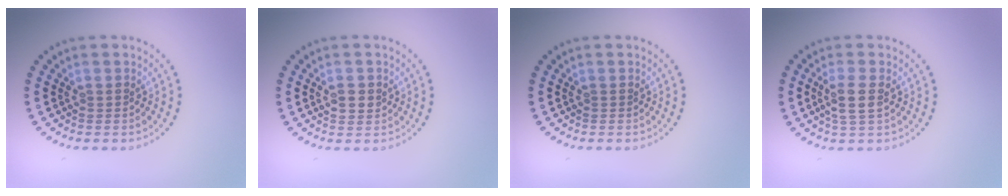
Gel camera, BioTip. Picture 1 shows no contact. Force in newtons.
{"total": 1.5, "press": 1.5, "slide": 0.4}
{"total": 0.0}
{"total": 2.3, "press": 2.1, "slide": 1.1}